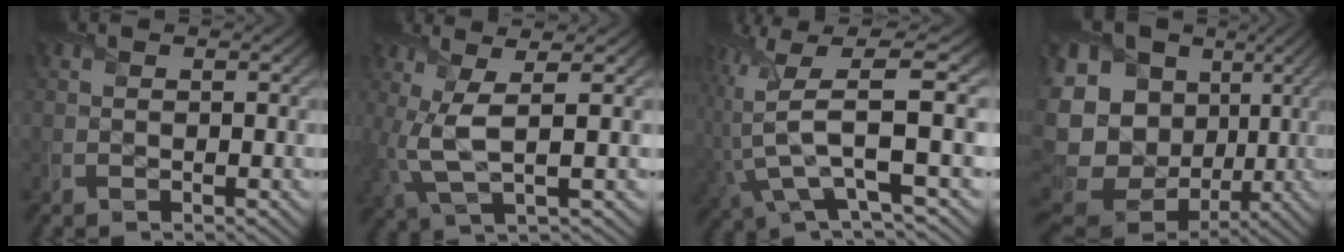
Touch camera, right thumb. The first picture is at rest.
{"total": 6.3, "force": [0.5, 1.6, 6.1], "torque": [-0.138, 0.009, 0.010]}
{"total": 11.2, "force": [-2.4, 3.1, 10.5], "torque": [-0.220, 0.009, -0.046]}
{"total": 21.7, "force": [0.1, 18.6, 11.2], "torque": [-0.285, -0.013, 0.012]}